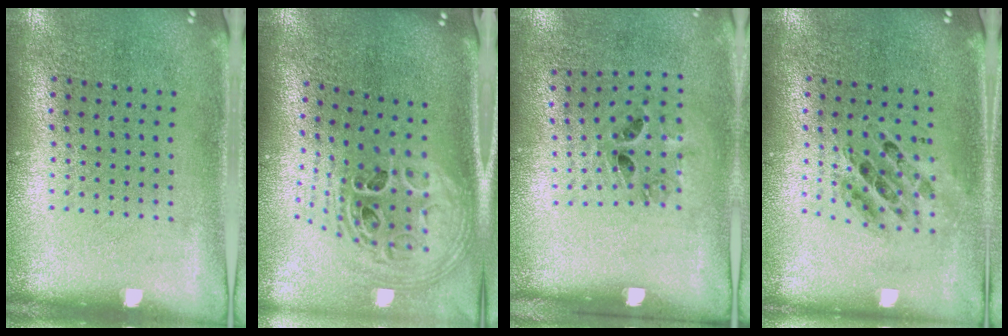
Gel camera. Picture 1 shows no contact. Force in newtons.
{"total": 2.2, "press": 1.6, "slide": 1.5}
{"total": 1.4, "press": 0.8, "slide": 1.2}
{"total": 0.7, "press": 0.6, "slide": 0.2}